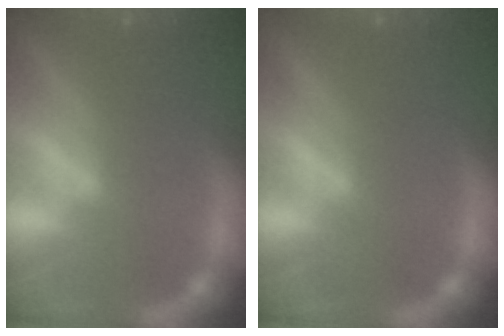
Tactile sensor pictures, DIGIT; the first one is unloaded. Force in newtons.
{"total": 0.0}